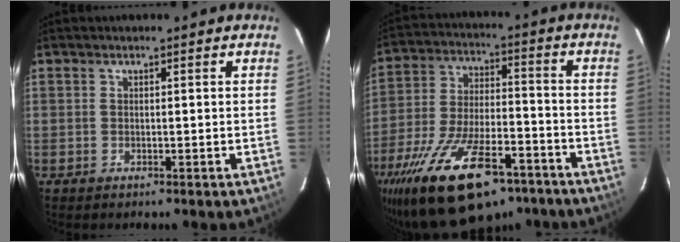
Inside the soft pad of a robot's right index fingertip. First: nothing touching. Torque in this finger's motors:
{"motor_torque": [2.04, -0.10, 0.72, 0.21]}